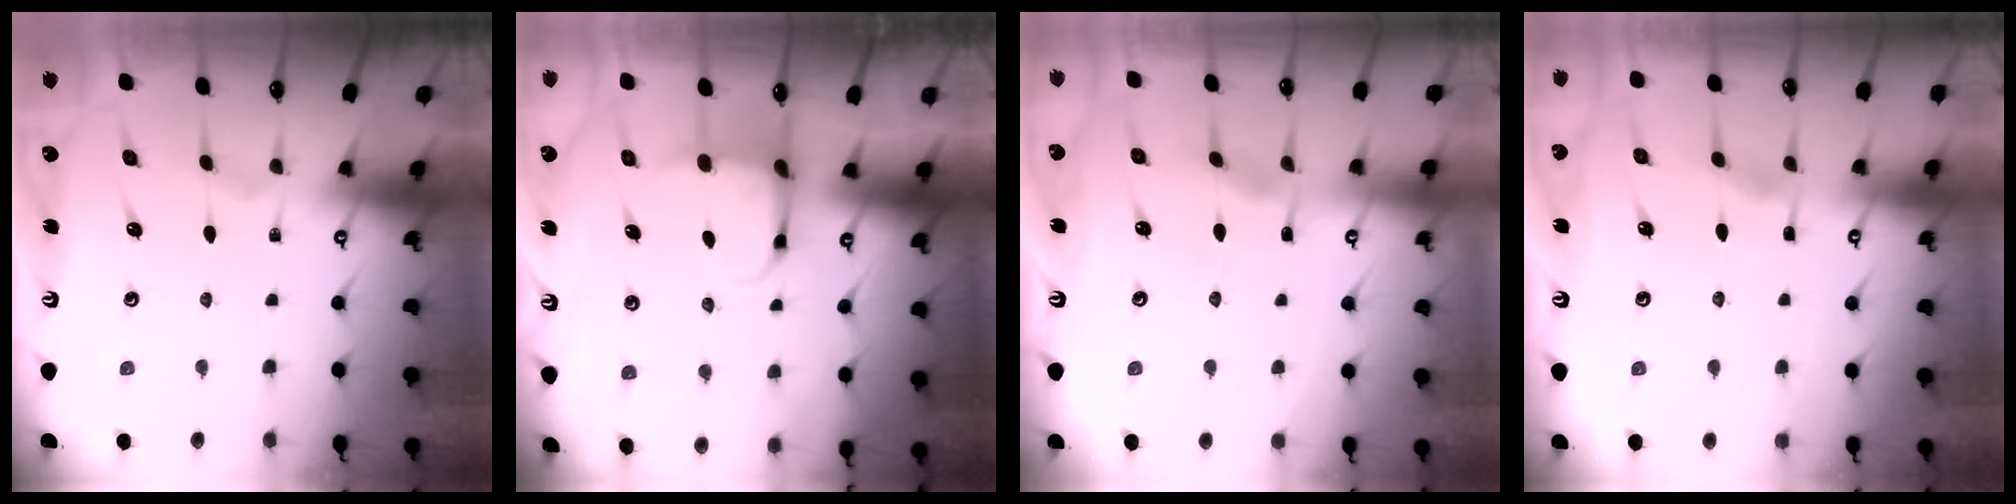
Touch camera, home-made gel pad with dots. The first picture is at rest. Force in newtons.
{"total": 4.0, "press": 3.8, "slide": 1.1}
{"total": 3.4, "press": 3.3, "slide": 0.4}
{"total": 3.2, "press": 3.2, "slide": 0.4}